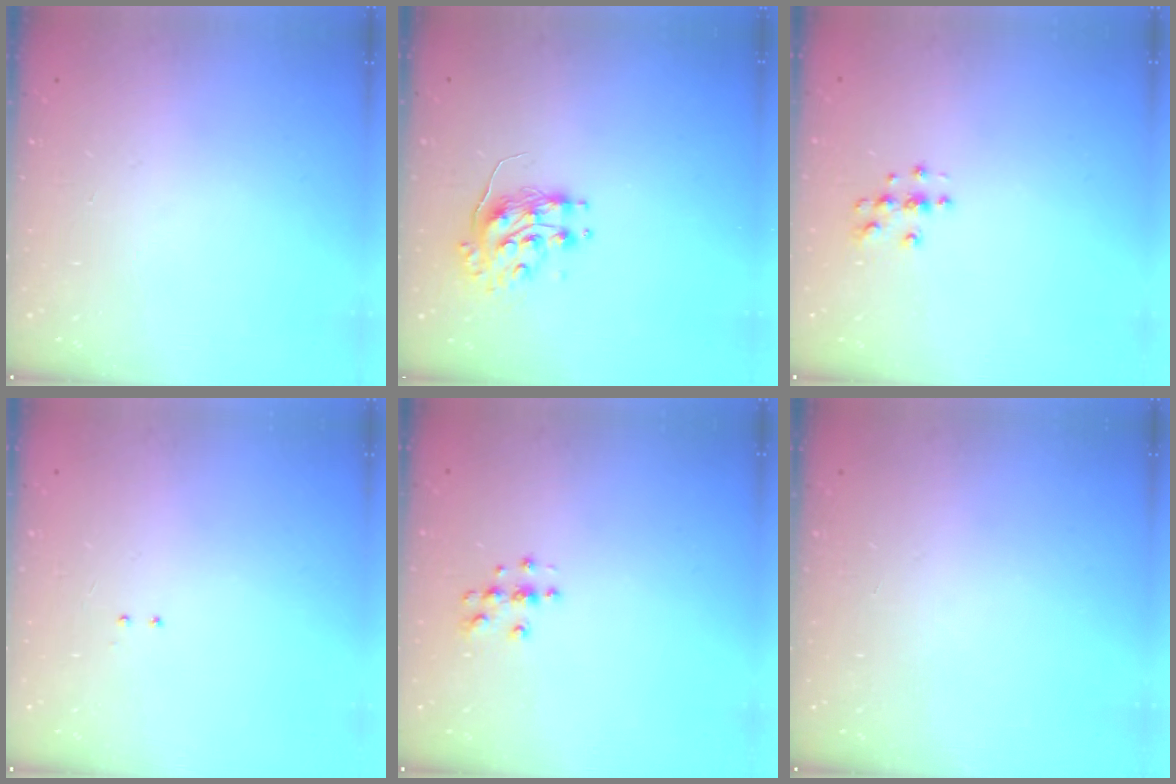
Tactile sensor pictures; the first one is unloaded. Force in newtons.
{"total": 8.6, "press": 8.6, "slide": 0.3}
{"total": 3.8, "press": 3.8, "slide": 0.4}
{"total": 2.0, "press": 2.0, "slide": 0.4}
{"total": 3.9, "press": 3.8, "slide": 0.4}
{"total": 0.0}